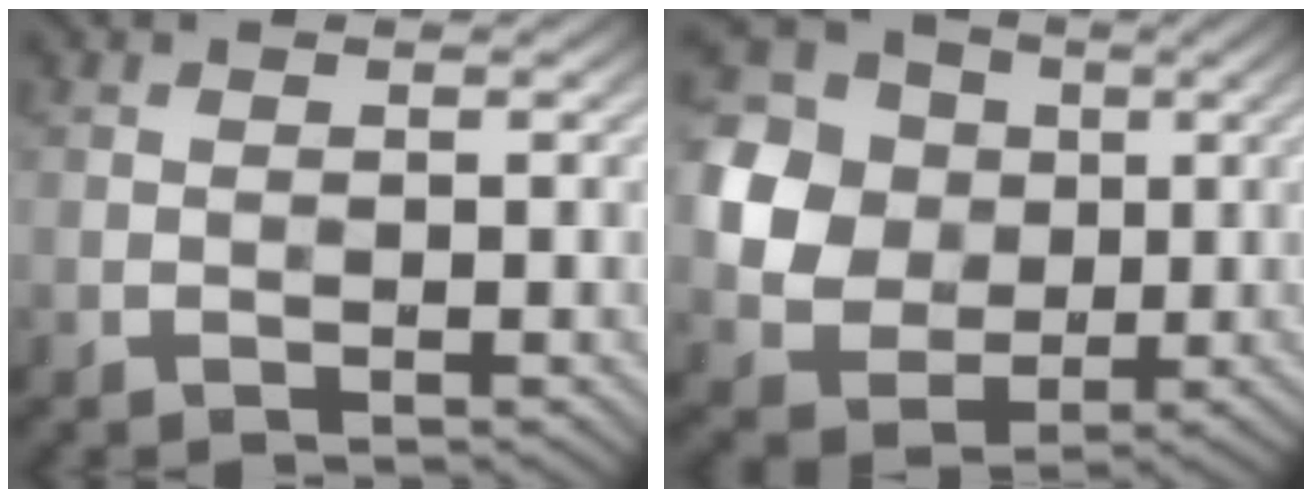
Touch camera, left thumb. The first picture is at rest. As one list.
[{"total": 16.2, "force": [3.2, 14.2, 7.2], "torque": [-0.250, 0.032, 0.055]}]